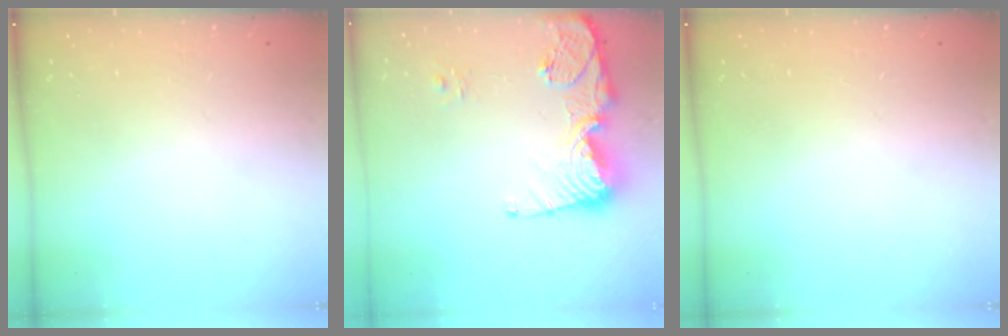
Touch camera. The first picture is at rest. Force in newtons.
{"total": 14.0, "press": 13.9, "slide": 1.5}
{"total": 0.0}